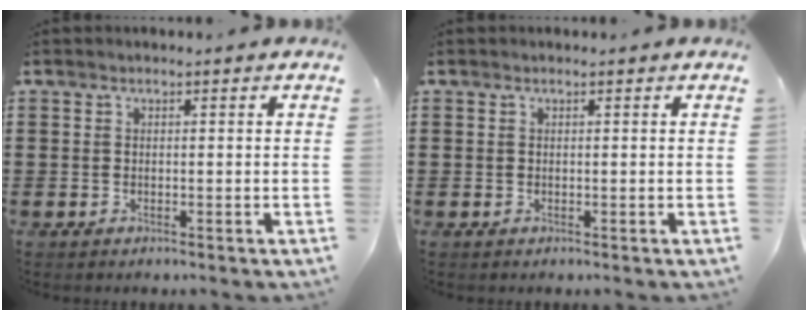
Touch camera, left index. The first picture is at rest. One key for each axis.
{"total": 0.0}